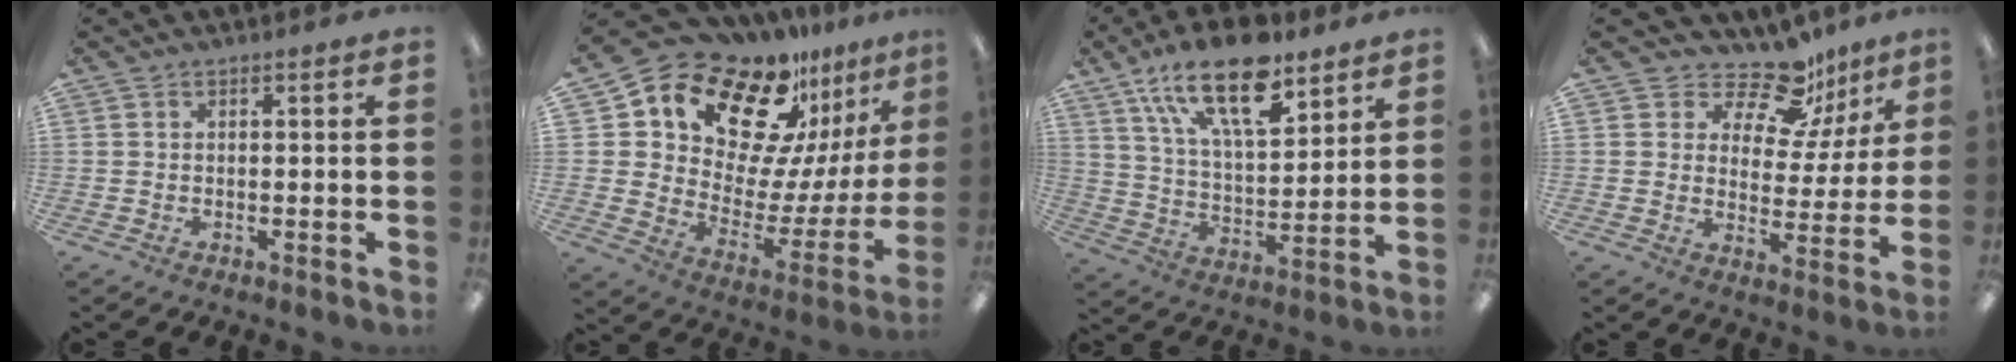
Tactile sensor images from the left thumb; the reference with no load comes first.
{"total": 20.2, "force": [15.6, 9.8, 8.3], "torque": [-0.146, -0.118, 0.280]}
{"total": 19.5, "force": [12.6, 8.0, 12.6], "torque": [-0.217, -0.055, 0.215]}
{"total": 13.7, "force": [11.0, 5.8, 5.7], "torque": [-0.094, -0.076, 0.197]}